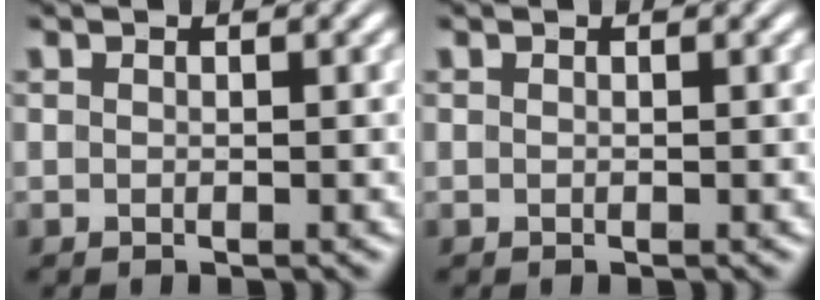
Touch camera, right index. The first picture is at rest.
{"total": 0.0}